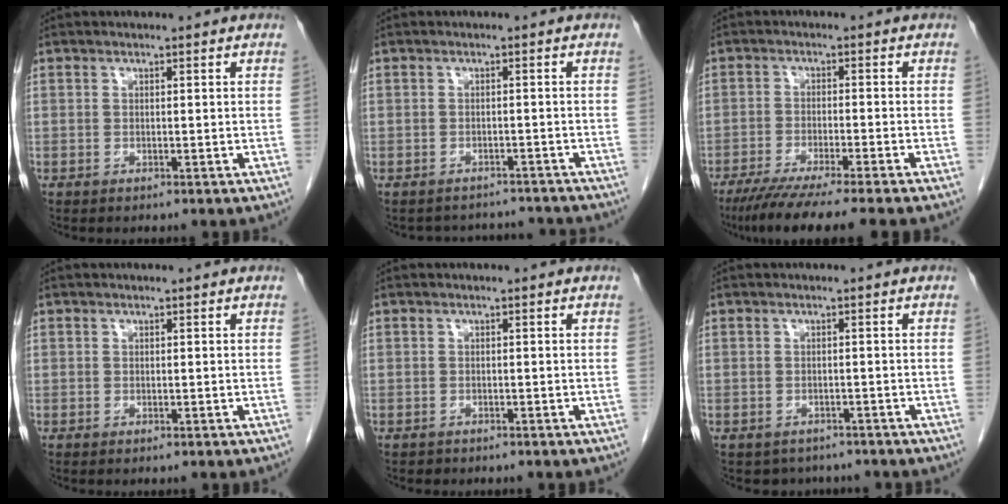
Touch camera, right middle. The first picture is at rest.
{"total": 7.0, "force": [-6.8, 1.8, 0.2], "torque": [-0.001, 0.018, -0.075]}
{"total": 10.9, "force": [-8.8, -1.1, 6.3], "torque": [-0.081, -0.033, -0.136]}
{"total": 0.0}
{"total": 0.5, "force": [-0.4, 0.2, 0.0], "torque": [-0.010, 0.000, -0.009]}
{"total": 4.1, "force": [-3.5, 2.1, 0.3], "torque": [-0.001, 0.008, -0.042]}